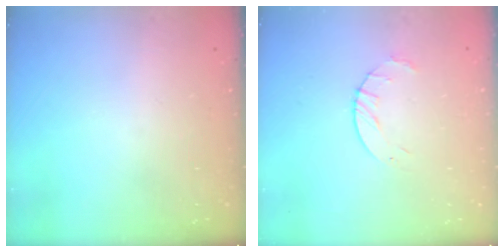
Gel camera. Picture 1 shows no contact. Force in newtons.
{"total": 3.5, "press": 3.5, "slide": 0.4}